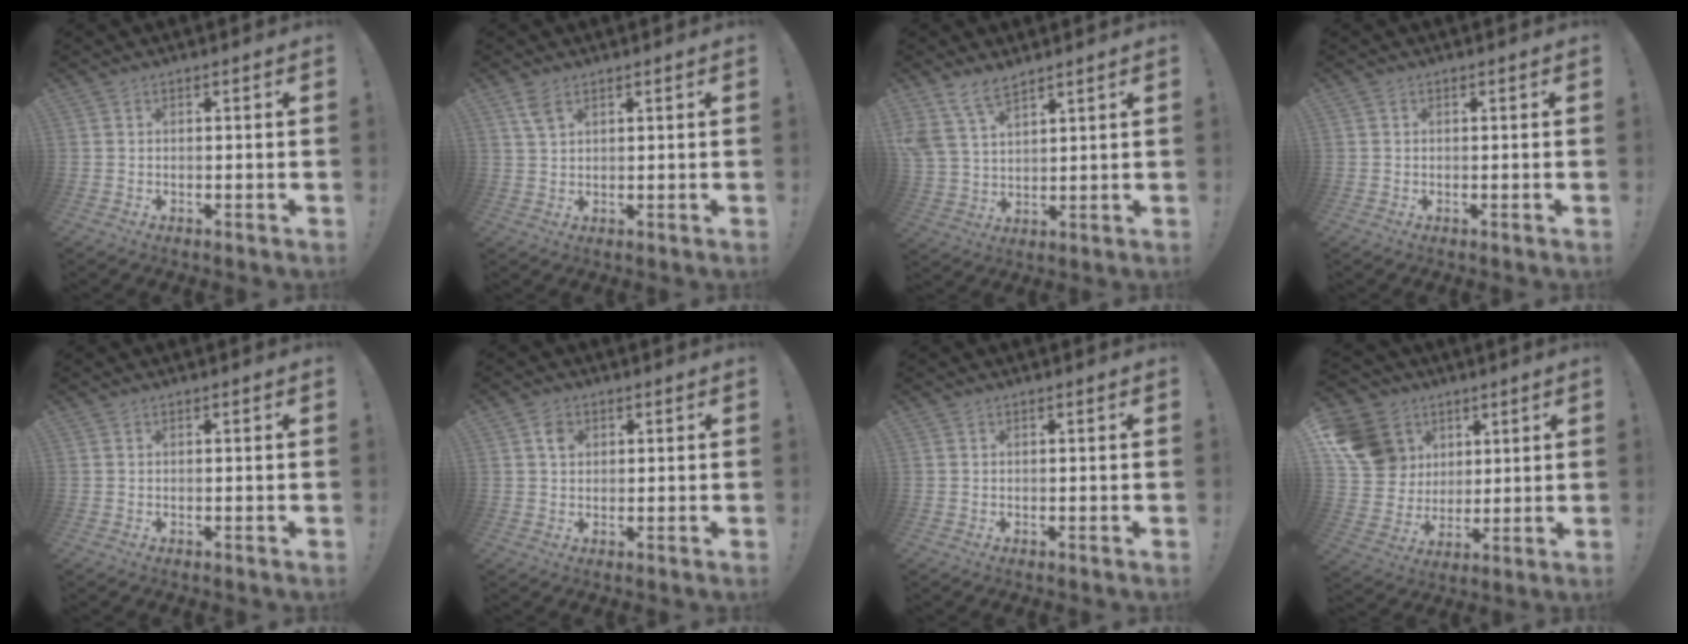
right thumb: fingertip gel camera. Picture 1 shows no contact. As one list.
[{"total": 4.2, "force": [2.4, 1.9, 2.9], "torque": [-0.045, -0.010, 0.043]}, {"total": 9.2, "force": [7.0, 4.2, 4.3], "torque": [-0.087, -0.029, 0.139]}, {"total": 0.0}, {"total": 0.0}, {"total": 3.4, "force": [1.2, 2.7, 1.6], "torque": [-0.012, -0.001, 0.017]}, {"total": 0.0}, {"total": 15.6, "force": [5.6, 13.5, 5.5], "torque": [-0.089, -0.019, 0.130]}]